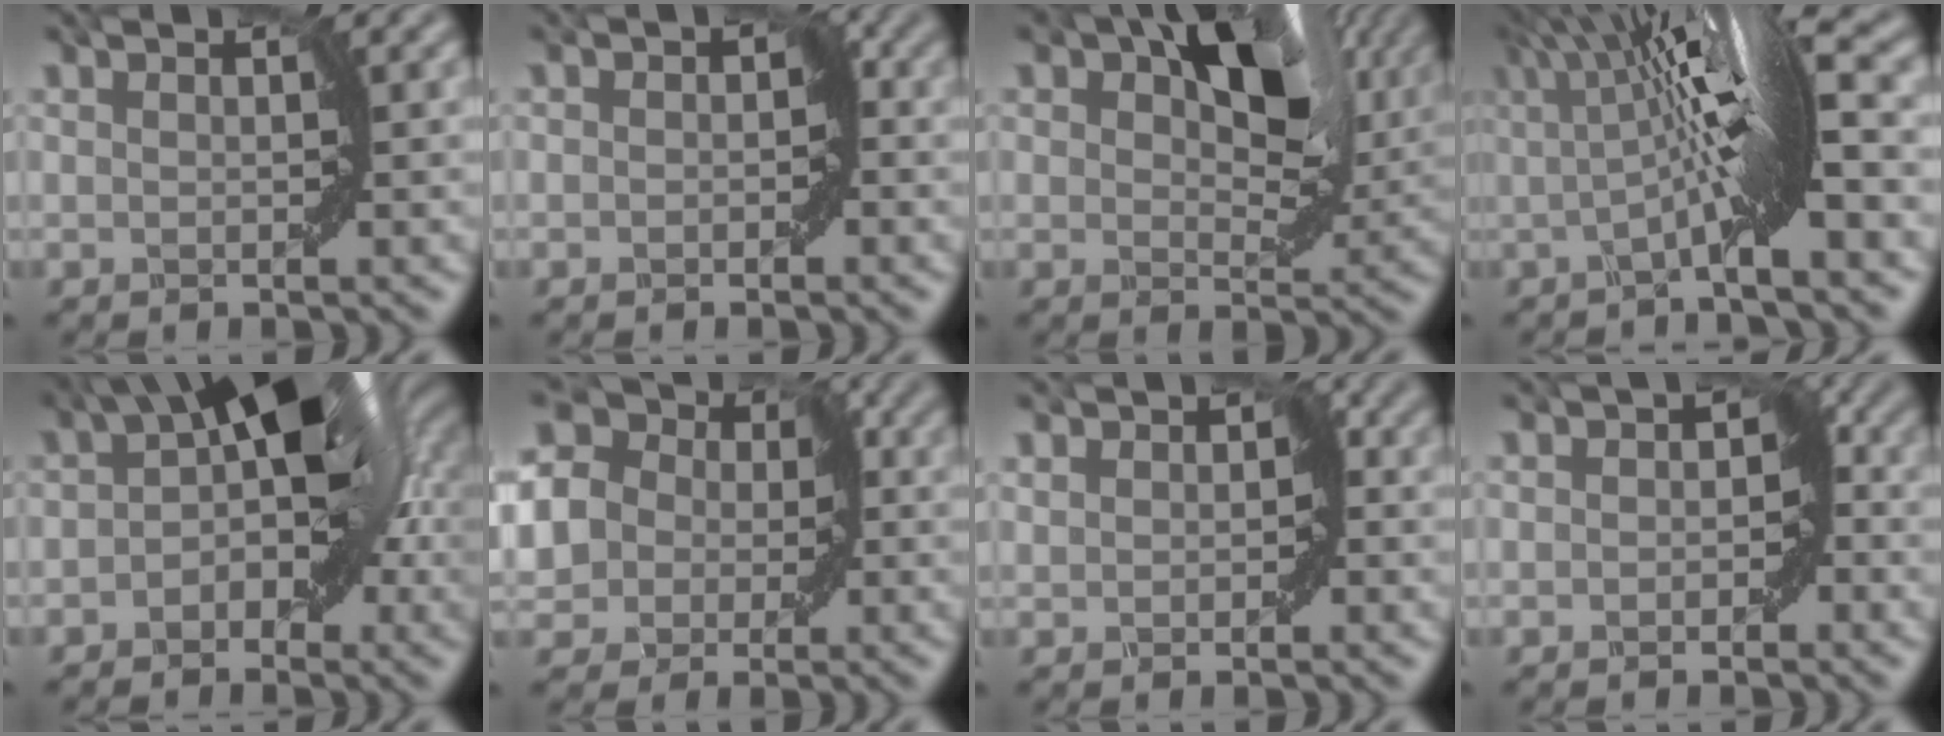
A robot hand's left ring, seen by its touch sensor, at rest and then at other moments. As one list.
[{"total": 1.3, "force": [-0.2, 0.9, 0.8], "torque": [0.000, 0.001, -0.002]}, {"total": 7.9, "force": [3.3, 4.4, 5.7], "torque": [-0.079, 0.002, 0.052]}, {"total": 7.9, "force": [0.2, 1.7, 7.7], "torque": [-0.111, 0.004, -0.004]}, {"total": 8.0, "force": [0.2, 4.7, 6.5], "torque": [-0.065, 0.028, -0.015]}, {"total": 13.5, "force": [1.2, 12.2, 5.8], "torque": [-0.133, 0.030, -0.007]}, {"total": 1.5, "force": [0.2, 1.3, 0.7], "torque": [-0.001, 0.005, 0.004]}, {"total": 2.4, "force": [-0.3, 1.7, 1.6], "torque": [-0.003, 0.000, -0.009]}]